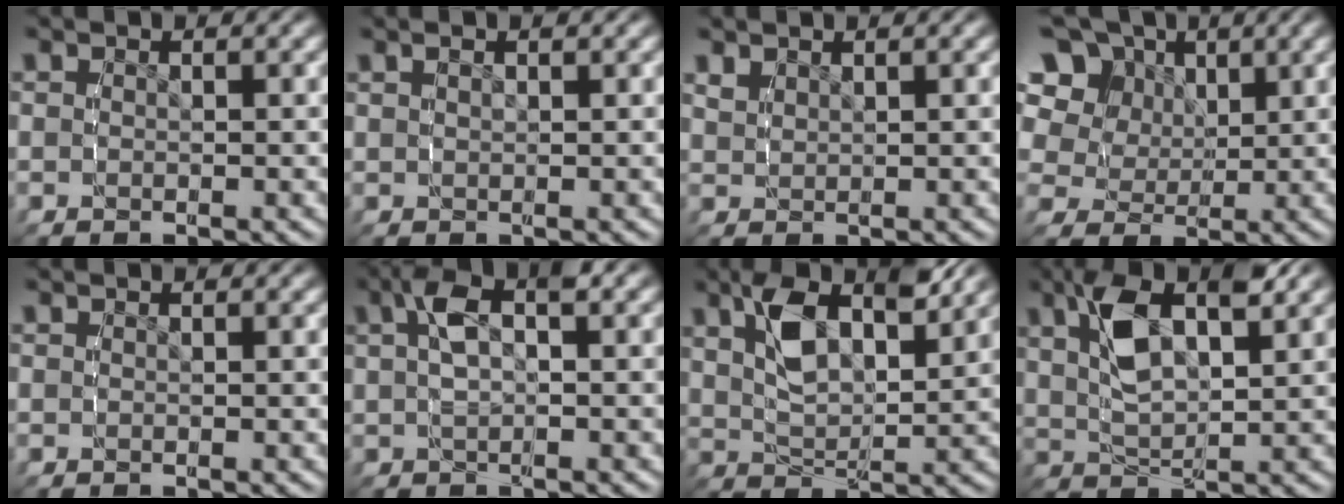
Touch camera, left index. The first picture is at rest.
{"total": 1.0, "force": [0.6, -0.2, 0.8], "torque": [-0.011, 0.001, 0.017]}
{"total": 1.2, "force": [1.1, 0.2, 0.3], "torque": [-0.006, 0.000, 0.030]}
{"total": 10.1, "force": [3.4, 8.0, 5.2], "torque": [-0.114, -0.015, 0.055]}
{"total": 0.0}
{"total": 5.5, "force": [1.6, 2.5, 4.6], "torque": [-0.085, 0.013, 0.026]}
{"total": 5.7, "force": [2.6, 2.1, 4.6], "torque": [-0.094, -0.006, 0.051]}
{"total": 6.8, "force": [2.5, 2.8, 5.7], "torque": [-0.122, -0.001, 0.048]}